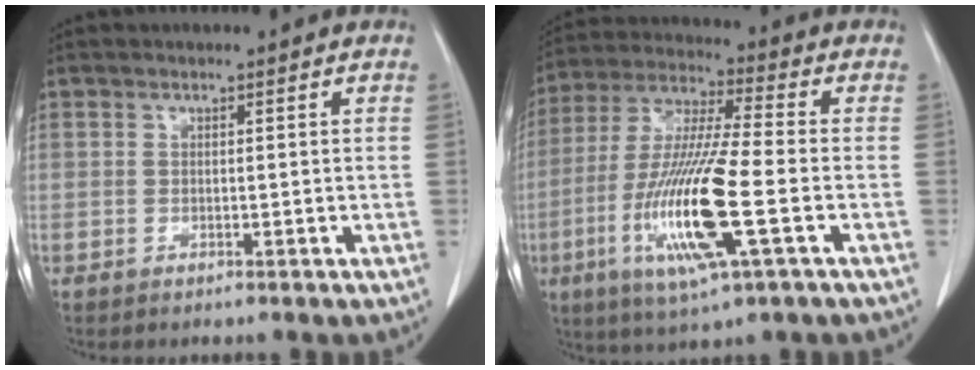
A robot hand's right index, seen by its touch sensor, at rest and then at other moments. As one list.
[{"total": 16.6, "force": [-4.7, 1.1, 15.9], "torque": [-0.330, -0.020, -0.088]}]